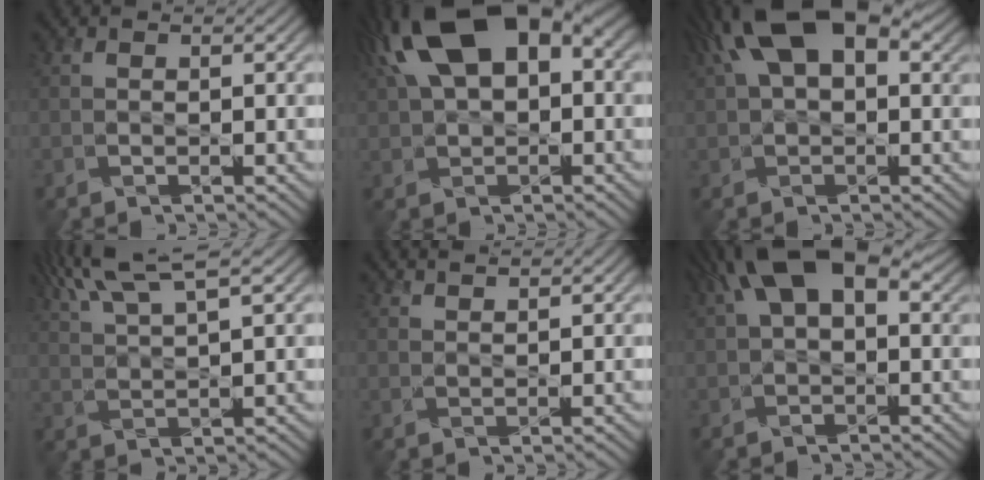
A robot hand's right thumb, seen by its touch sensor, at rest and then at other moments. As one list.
[{"total": 17.5, "force": [5.4, 9.7, 13.6], "torque": [-0.260, 0.029, 0.086]}, {"total": 14.3, "force": [5.3, 7.3, 11.0], "torque": [-0.194, 0.027, 0.069]}, {"total": 9.1, "force": [6.0, 1.9, 6.6], "torque": [-0.130, 0.021, 0.105]}, {"total": 2.1, "force": [1.9, 0.3, 0.7], "torque": [-0.016, -0.003, 0.035]}, {"total": 11.9, "force": [4.7, 6.0, 9.2], "torque": [-0.166, 0.021, 0.067]}]